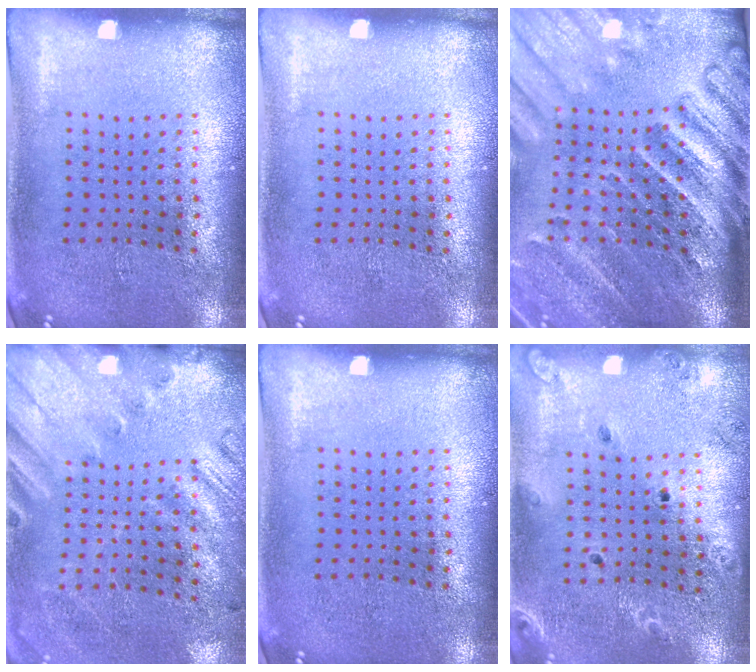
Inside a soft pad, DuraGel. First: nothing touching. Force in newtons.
{"total": 0.0}
{"total": 4.4, "press": 3.6, "slide": 2.6}
{"total": 2.6, "press": 1.9, "slide": 1.7}
{"total": 0.0}
{"total": 1.5, "press": 1.5, "slide": 0.1}